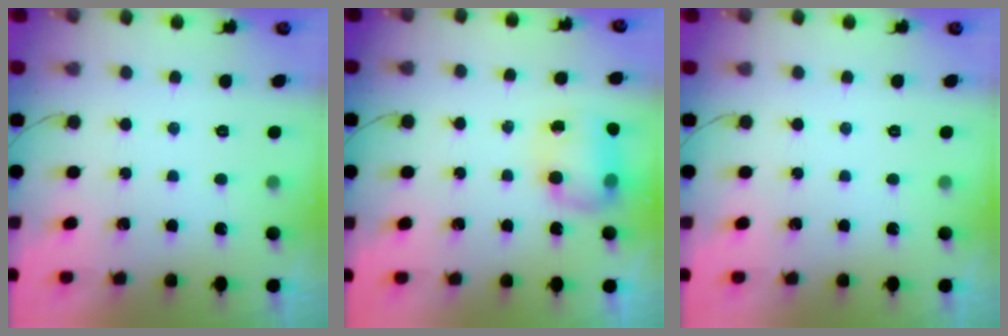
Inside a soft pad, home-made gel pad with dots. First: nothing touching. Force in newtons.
{"total": 8.0, "press": 8.0, "slide": 0.6}
{"total": 0.0}